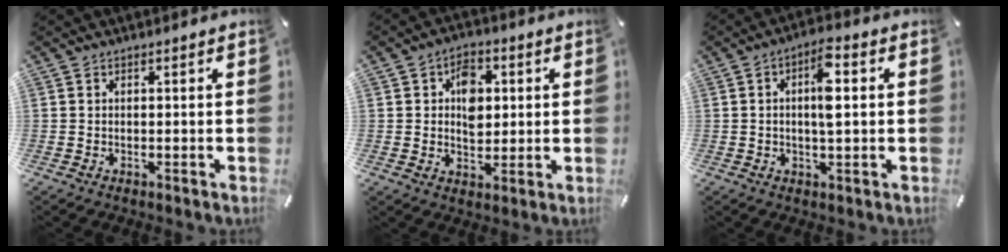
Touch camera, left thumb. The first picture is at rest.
{"total": 7.4, "force": [1.3, 5.7, 4.6], "torque": [-0.057, -0.001, 0.018]}
{"total": 7.7, "force": [1.2, 2.6, 7.2], "torque": [-0.121, 0.005, 0.017]}